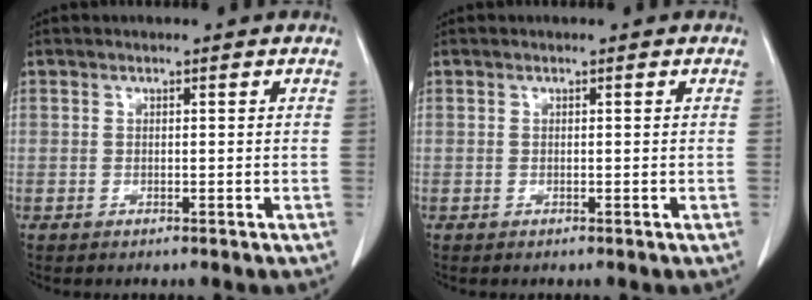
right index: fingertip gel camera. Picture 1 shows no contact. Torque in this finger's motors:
{"motor_torque": [0.00, 0.00, 0.00, 0.00]}